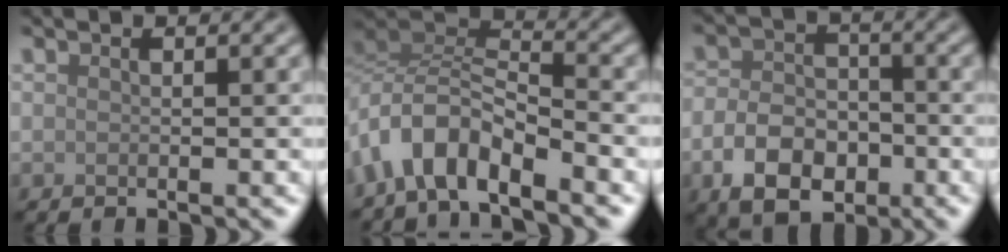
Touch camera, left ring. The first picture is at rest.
{"total": 5.2, "force": [-4.0, 1.6, 3.0], "torque": [-0.048, 0.007, -0.084]}
{"total": 5.9, "force": [-2.5, 4.0, 3.6], "torque": [-0.068, -0.007, -0.047]}